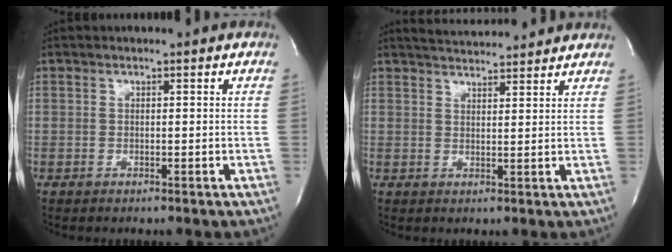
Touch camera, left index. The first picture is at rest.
{"total": 7.1, "force": [6.8, 0.5, 2.0], "torque": [-0.041, 0.020, 0.100]}